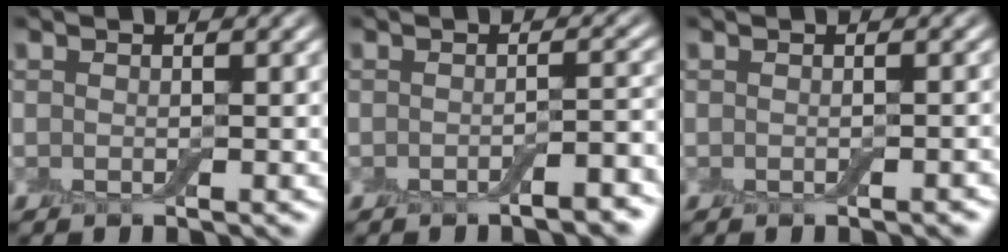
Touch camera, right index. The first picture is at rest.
{"total": 2.8, "force": [-1.6, 0.6, 2.2], "torque": [-0.027, 0.004, -0.026]}
{"total": 0.6, "force": [-0.3, 0.1, 0.4], "torque": [-0.006, 0.002, -0.003]}